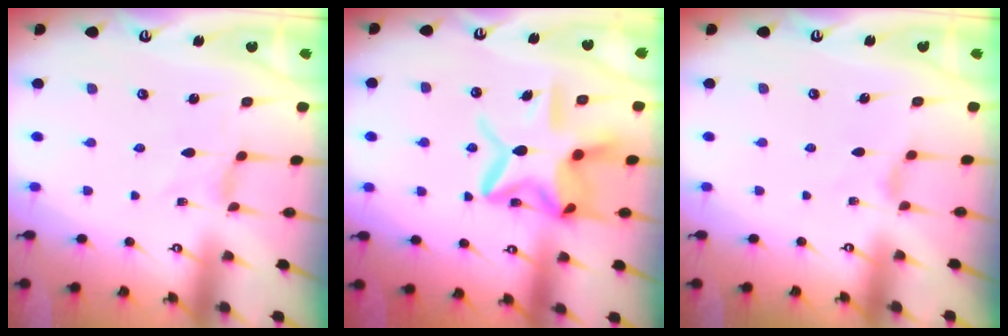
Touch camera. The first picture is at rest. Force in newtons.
{"total": 14.8, "press": 14.8, "slide": 1.2}
{"total": 1.7, "press": 1.7, "slide": 0.4}